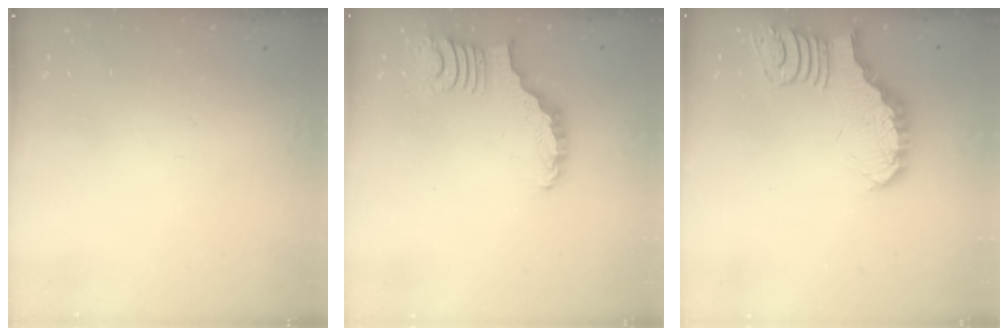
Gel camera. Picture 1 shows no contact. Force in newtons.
{"total": 3.4, "press": 3.3, "slide": 0.7}
{"total": 3.7, "press": 3.6, "slide": 0.5}